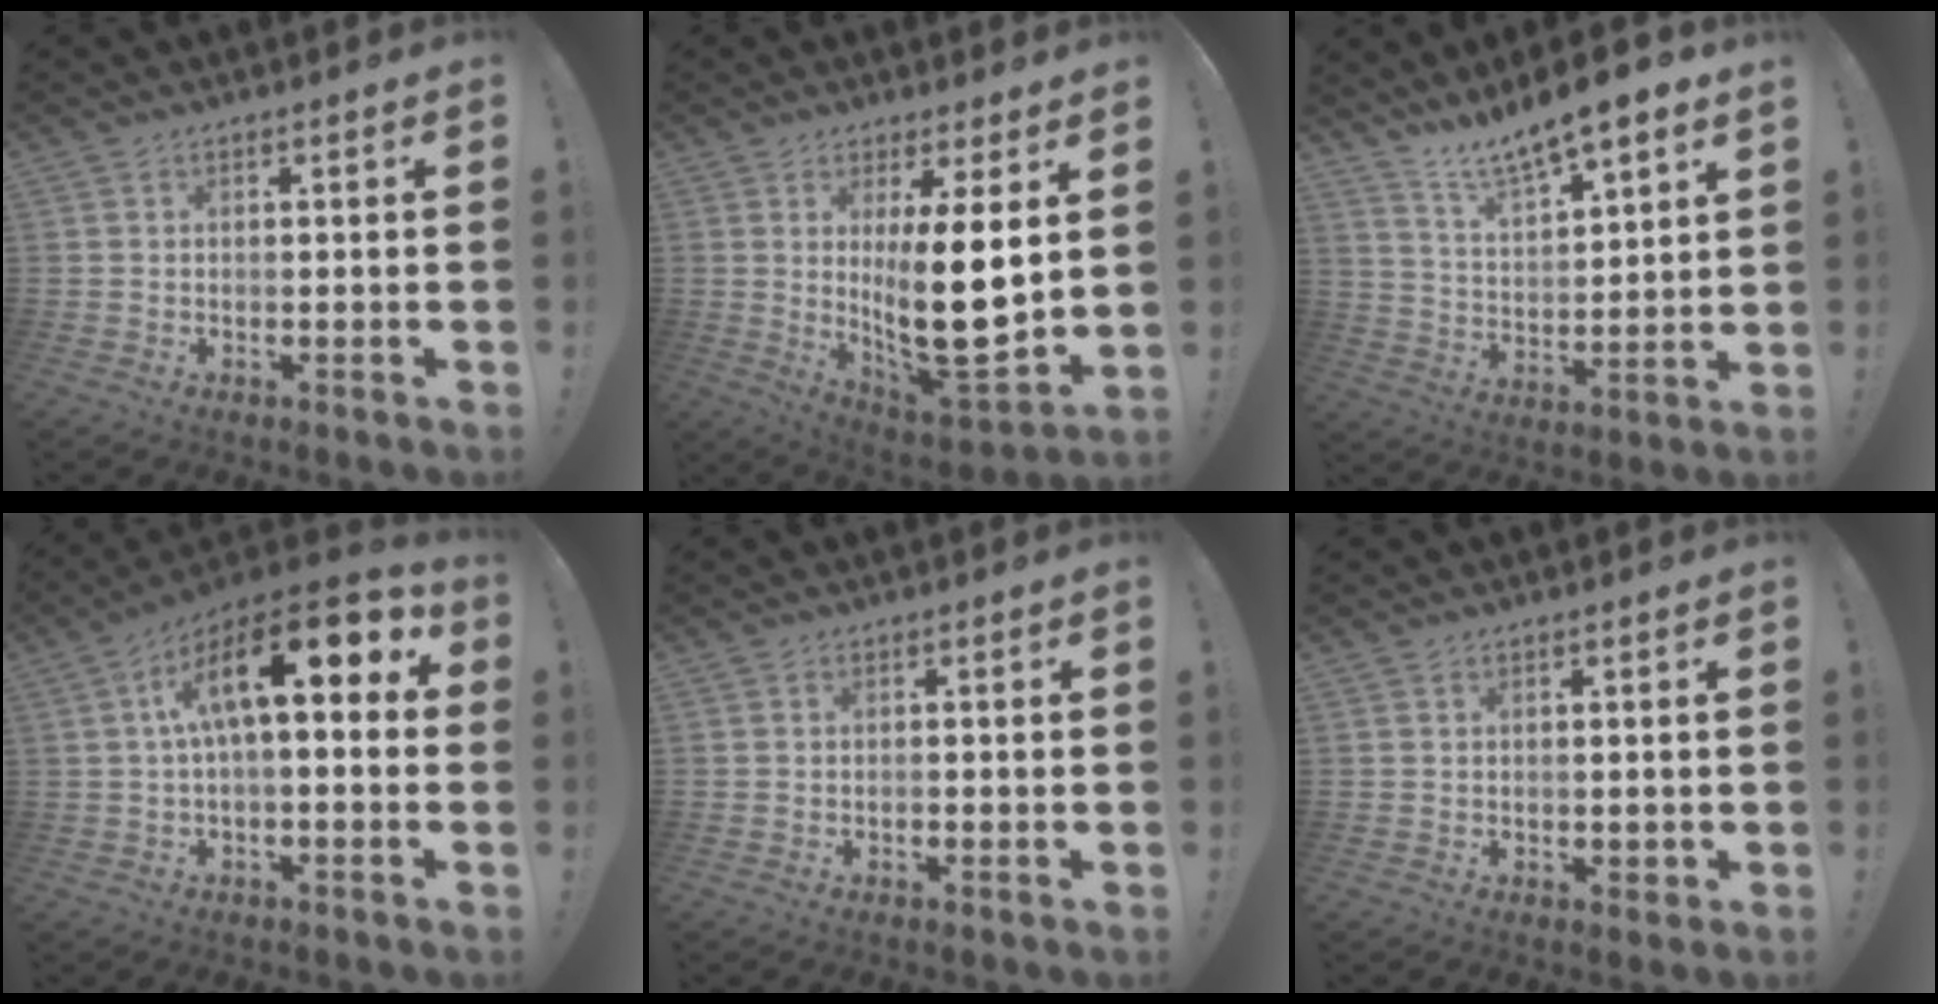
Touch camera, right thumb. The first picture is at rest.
{"total": 16.8, "force": [3.1, 4.9, 15.8], "torque": [-0.250, -0.049, 0.055]}
{"total": 10.4, "force": [9.3, 1.5, 4.2], "torque": [-0.077, -0.079, 0.163]}
{"total": 17.3, "force": [5.0, 6.1, 15.4], "torque": [-0.243, -0.027, 0.076]}
{"total": 0.6, "force": [-0.6, 0.1, 0.1], "torque": [-0.002, 0.000, -0.011]}
{"total": 1.3, "force": [0.3, 1.0, 0.7], "torque": [-0.007, 0.001, 0.005]}